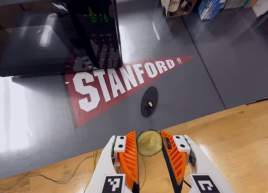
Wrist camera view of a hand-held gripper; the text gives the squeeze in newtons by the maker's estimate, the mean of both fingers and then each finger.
{"total": 4.7, "left": 4.5, "right": 4.8}